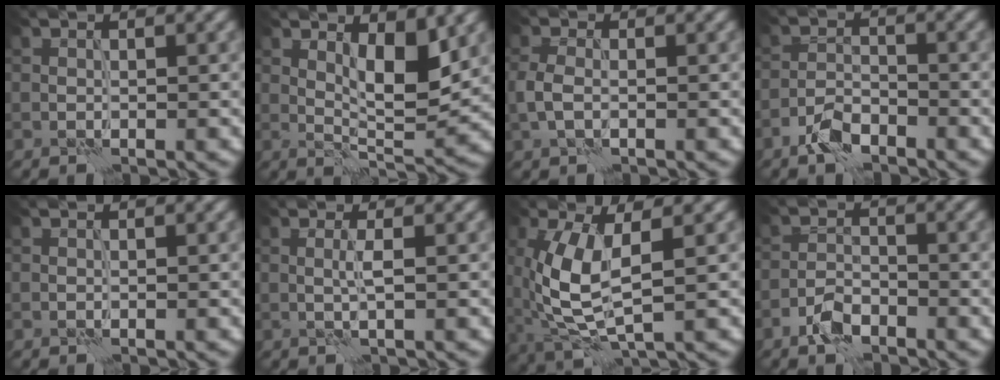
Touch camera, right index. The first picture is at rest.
{"total": 5.0, "force": [2.0, 1.6, 4.3], "torque": [-0.076, -0.005, 0.037]}
{"total": 2.0, "force": [-0.4, 1.2, 1.5], "torque": [-0.040, 0.002, -0.011]}
{"total": 3.0, "force": [-2.2, 1.2, 1.6], "torque": [-0.030, 0.006, -0.050]}
{"total": 0.0}
{"total": 1.2, "force": [0.2, -0.2, 1.2], "torque": [-0.030, 0.002, 0.002]}
{"total": 6.6, "force": [0.2, 2.6, 6.0], "torque": [-0.150, -0.005, 0.009]}
{"total": 2.6, "force": [-1.9, 1.1, 1.5], "torque": [-0.026, 0.006, -0.042]}